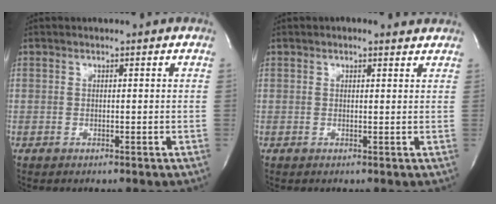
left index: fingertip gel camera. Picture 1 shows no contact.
{"total": 1.4, "force": [0.8, 0.8, 0.7], "torque": [-0.015, 0.004, 0.003]}